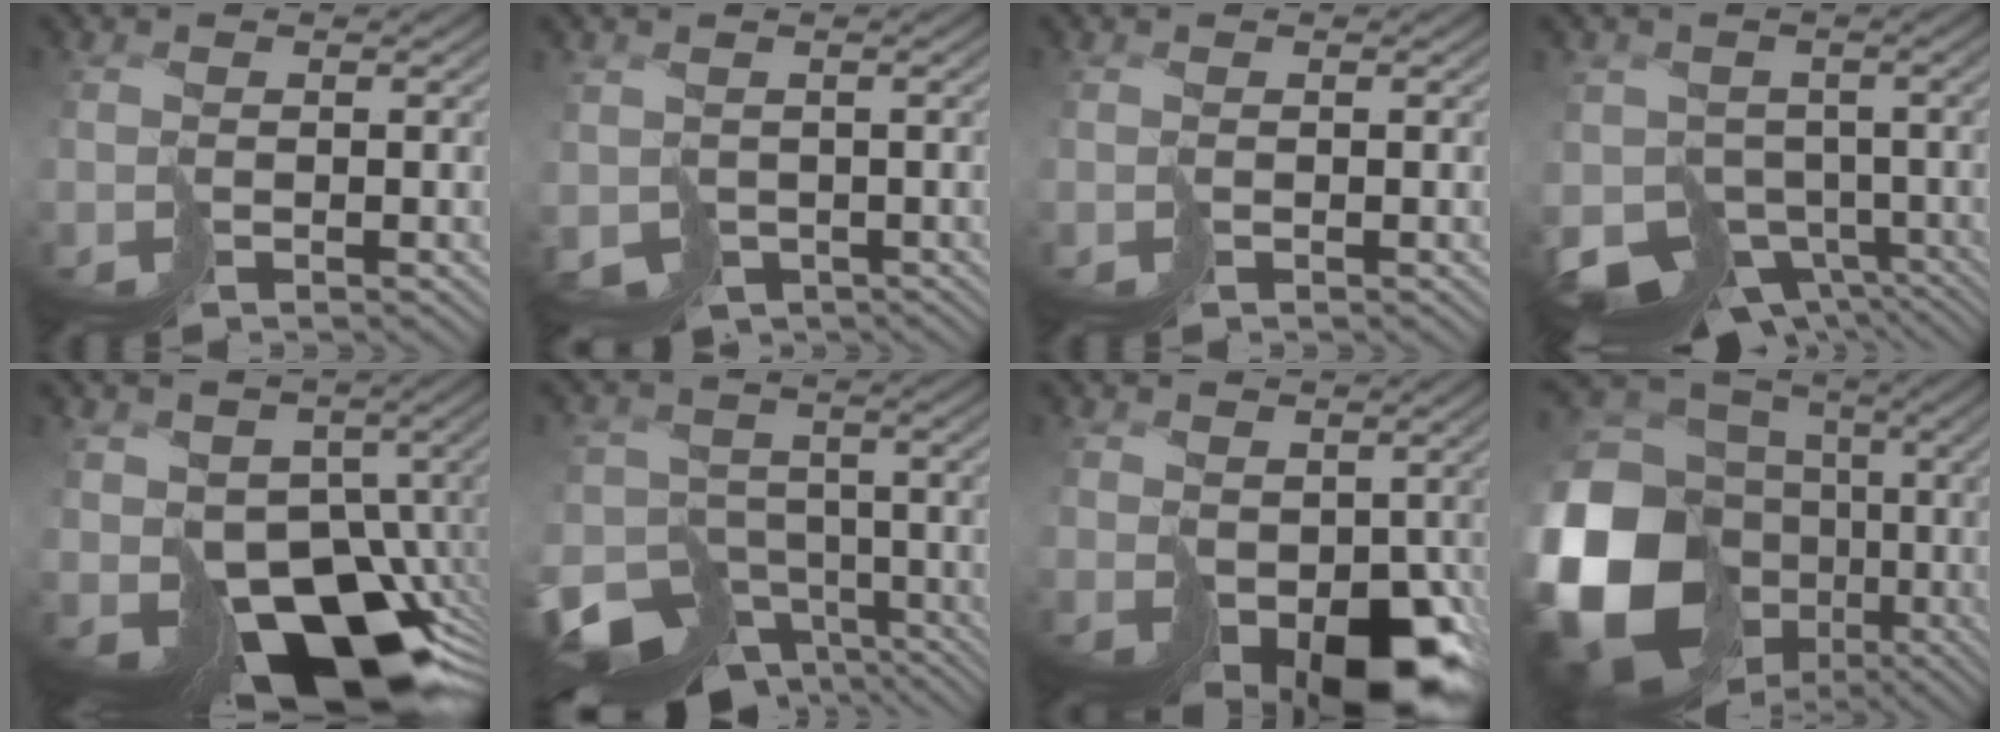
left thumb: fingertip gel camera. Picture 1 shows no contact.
{"total": 2.9, "force": [-0.7, 2.7, 0.9], "torque": [-0.022, -0.026, -0.007]}
{"total": 0.0}
{"total": 8.2, "force": [-3.4, 6.3, 4.0], "torque": [-0.086, -0.024, -0.052]}
{"total": 13.7, "force": [-4.5, 9.1, 9.1], "torque": [-0.165, -0.033, -0.056]}
{"total": 12.7, "force": [-8.0, 8.1, 5.6], "torque": [-0.138, -0.044, -0.104]}
{"total": 9.1, "force": [-0.8, 6.1, 6.7], "torque": [-0.125, -0.041, 0.008]}
{"total": 20.6, "force": [-3.7, 17.4, 10.4], "torque": [-0.282, -0.039, -0.074]}